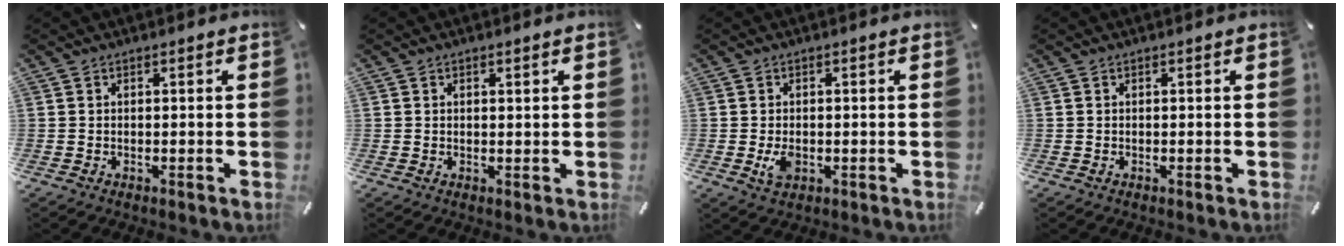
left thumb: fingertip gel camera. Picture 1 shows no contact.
{"total": 0.6, "force": [0.4, 0.4, 0.3], "torque": [-0.006, 0.002, 0.007]}
{"total": 3.7, "force": [-0.7, 2.5, 2.7], "torque": [-0.059, -0.007, -0.017]}
{"total": 0.0}